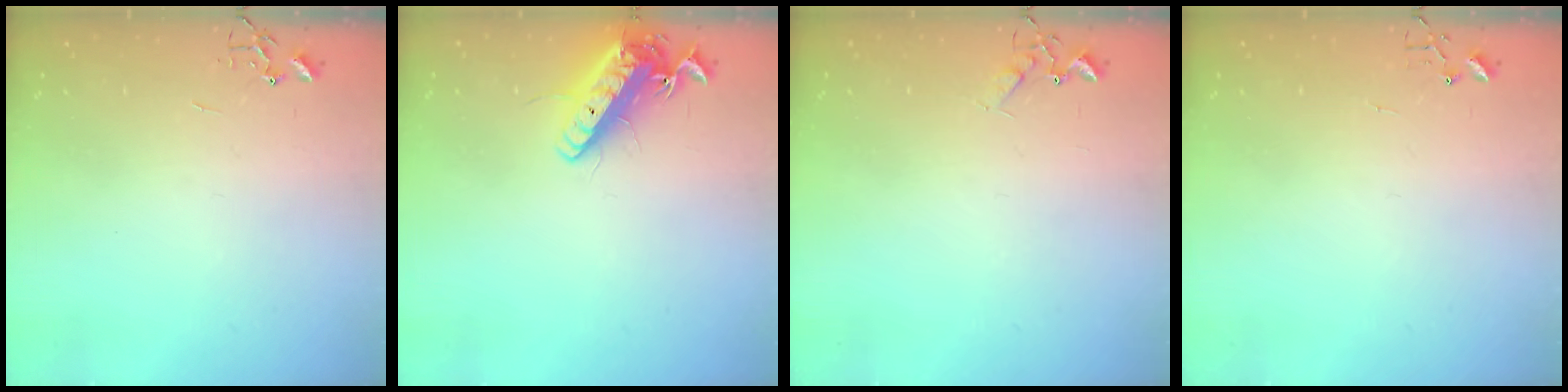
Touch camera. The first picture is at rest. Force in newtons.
{"total": 14.1, "press": 13.9, "slide": 2.4}
{"total": 6.1, "press": 6.0, "slide": 0.8}
{"total": 3.8, "press": 3.8, "slide": 0.5}